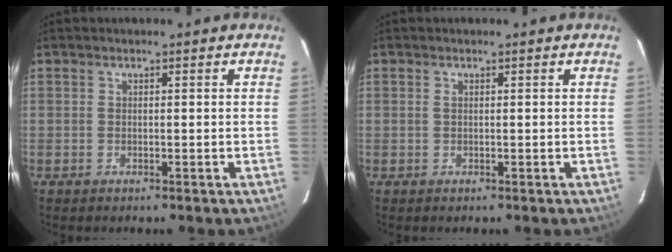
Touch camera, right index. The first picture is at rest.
{"total": 0.0}